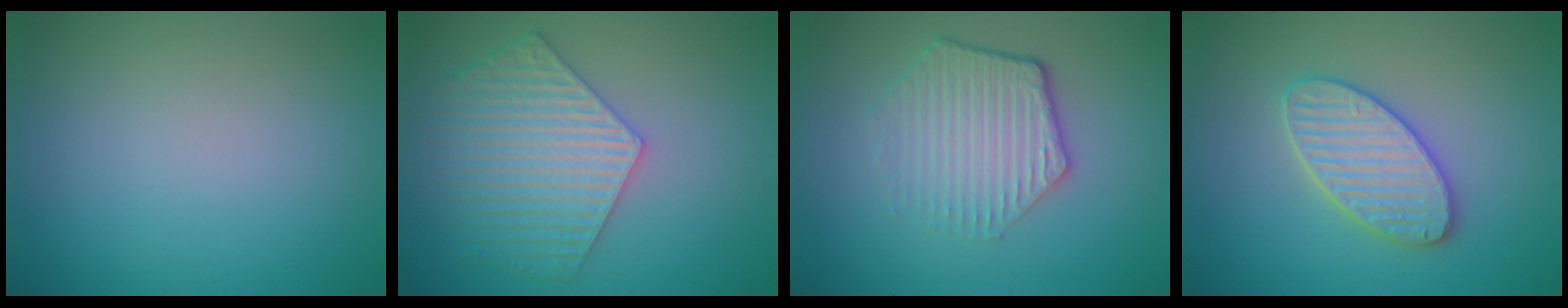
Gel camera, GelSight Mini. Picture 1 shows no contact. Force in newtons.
{"total": 5.9, "press": 5.1, "slide": 3.0}
{"total": 4.5, "press": 3.3, "slide": 3.0}
{"total": 3.9, "press": 3.9, "slide": 0.5}